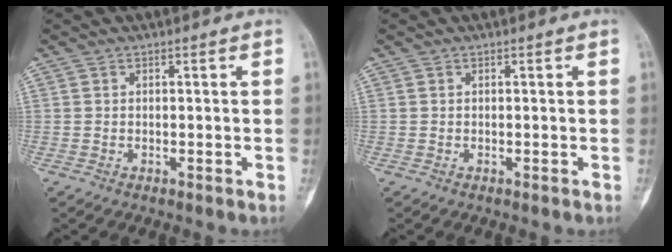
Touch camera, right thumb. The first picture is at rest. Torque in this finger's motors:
{"motor_torque": [-0.05, 0.03, 0.03, 0.07, 0.00]}